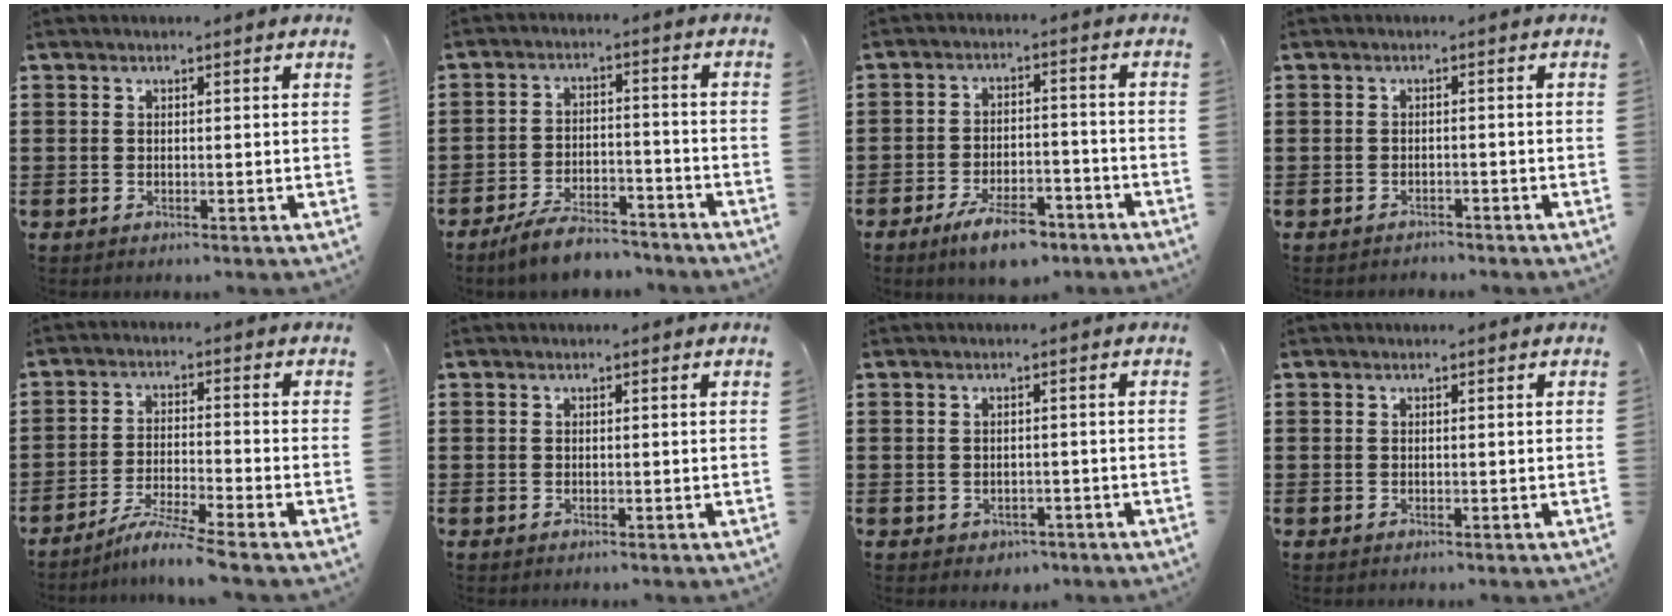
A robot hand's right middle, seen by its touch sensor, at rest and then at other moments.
{"total": 6.3, "force": [-5.9, 1.1, 2.1], "torque": [-0.042, 0.007, -0.113]}
{"total": 6.9, "force": [-5.1, 2.1, 4.0], "torque": [-0.081, 0.006, -0.096]}
{"total": 1.3, "force": [-1.3, 0.2, -0.2], "torque": [-0.001, 0.000, -0.028]}
{"total": 5.4, "force": [-4.7, -0.7, 2.5], "torque": [-0.053, -0.020, -0.090]}
{"total": 0.0}
{"total": 0.7, "force": [-0.5, 0.5, 0.0], "torque": [-0.004, -0.001, -0.012]}
{"total": 0.0}